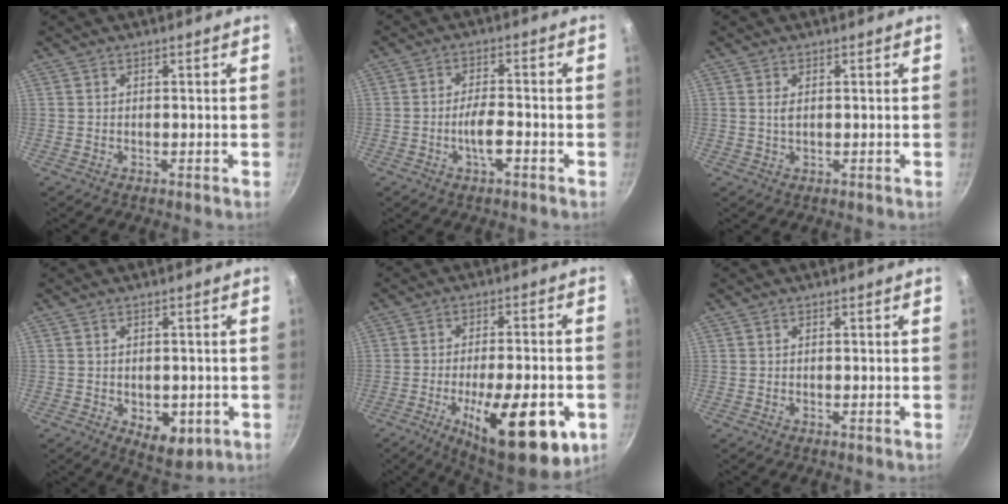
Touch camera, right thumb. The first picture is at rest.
{"total": 4.8, "force": [-1.7, 1.7, 4.2], "torque": [-0.072, 0.015, -0.031]}
{"total": 1.5, "force": [0.3, 0.7, 1.3], "torque": [-0.029, -0.002, 0.007]}
{"total": 7.2, "force": [-2.0, 4.1, 5.5], "torque": [-0.057, -0.004, -0.015]}
{"total": 20.5, "force": [-7.5, 7.3, 17.6], "torque": [-0.226, 0.001, -0.095]}
{"total": 0.0}